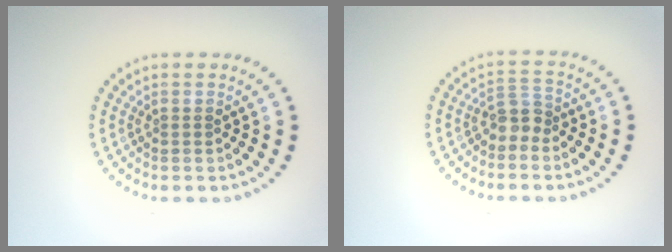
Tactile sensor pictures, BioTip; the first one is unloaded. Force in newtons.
{"total": 2.1, "press": 1.6, "slide": 1.4}